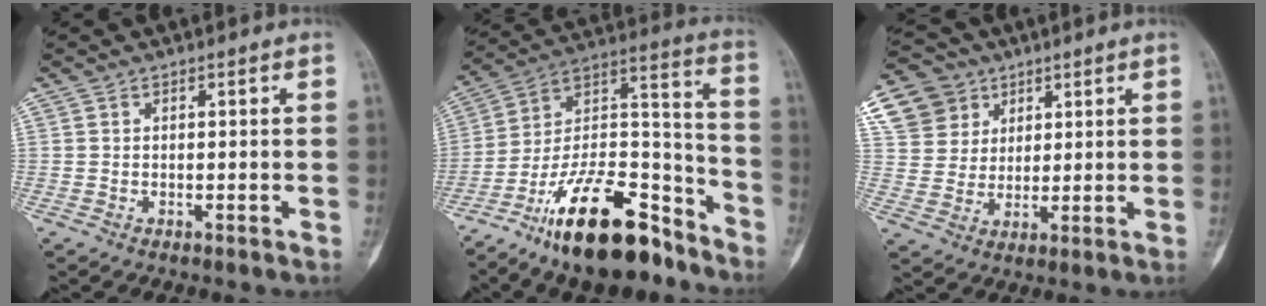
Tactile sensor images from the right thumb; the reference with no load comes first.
{"total": 23.9, "force": [-16.2, 9.4, 14.8], "torque": [-0.234, 0.102, -0.279]}
{"total": 12.8, "force": [6.0, 10.9, 3.3], "torque": [-0.040, 0.000, 0.119]}